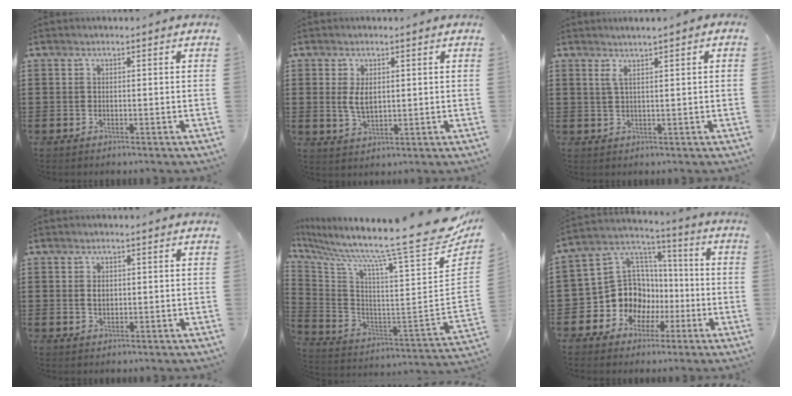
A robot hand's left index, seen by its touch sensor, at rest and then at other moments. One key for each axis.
{"total": 3.9, "fx": 0.8, "fy": 2.0, "fz": 3.2, "tx": -0.074, "ty": 0.002, "tz": 0.013}
{"total": 2.0, "fx": 0.8, "fy": 0.0, "fz": 1.8, "tx": -0.044, "ty": -0.005, "tz": 0.011}
{"total": 1.4, "fx": 0.4, "fy": 0.9, "fz": 1.0, "tx": -0.024, "ty": 0.006, "tz": 0.007}
{"total": 13.7, "fx": 11.2, "fy": 0.2, "fz": 7.9, "tx": -0.145, "ty": -0.107, "tz": 0.169}
{"total": 12.3, "fx": -2.9, "fy": 11.2, "fz": 4.4, "tx": -0.130, "ty": 0.000, "tz": -0.046}